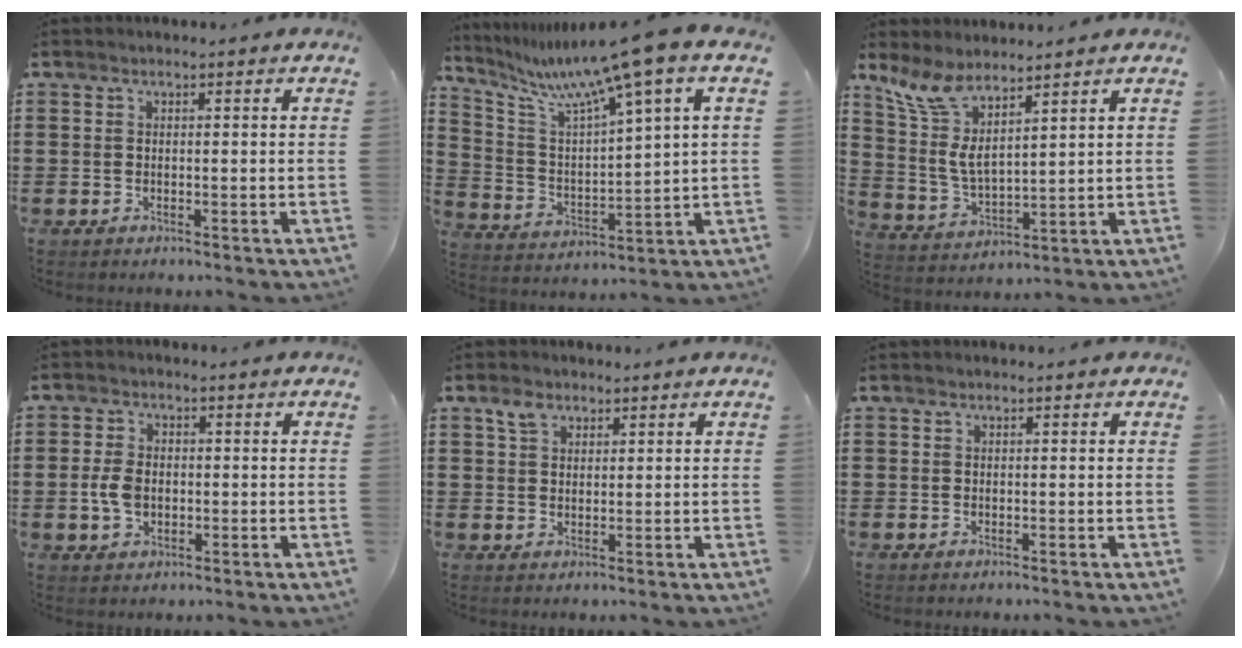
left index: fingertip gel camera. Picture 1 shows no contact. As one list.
[{"total": 9.8, "force": [7.4, -0.9, 6.3], "torque": [-0.149, -0.047, 0.113]}, {"total": 6.7, "force": [4.3, 2.1, 4.6], "torque": [-0.121, -0.024, 0.072]}, {"total": 4.7, "force": [-0.3, 3.1, 3.4], "torque": [-0.090, 0.001, -0.012]}, {"total": 2.9, "force": [1.9, 1.8, 1.3], "torque": [-0.023, 0.003, 0.034]}, {"total": 0.0}]